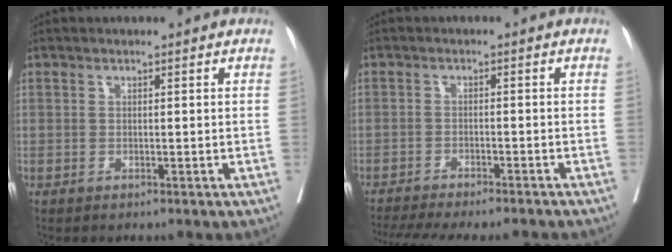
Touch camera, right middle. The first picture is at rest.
{"total": 15.3, "force": [-13.6, 2.6, 6.6], "torque": [-0.135, -0.023, -0.187]}